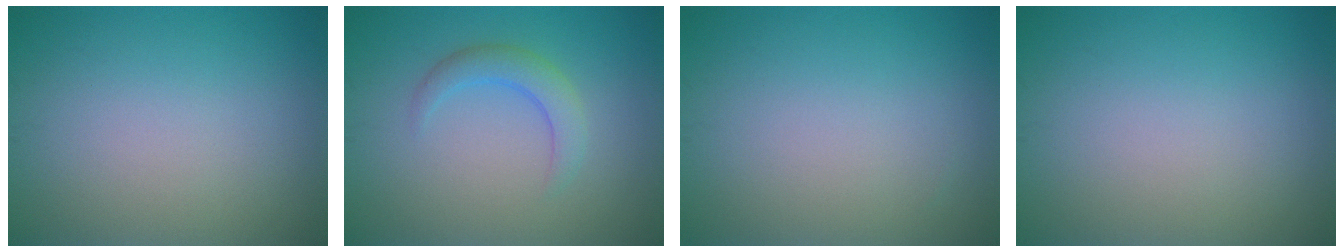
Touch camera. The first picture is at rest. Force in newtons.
{"total": 2.4, "press": 2.4, "slide": 0.0}
{"total": 0.0}
{"total": 0.0}